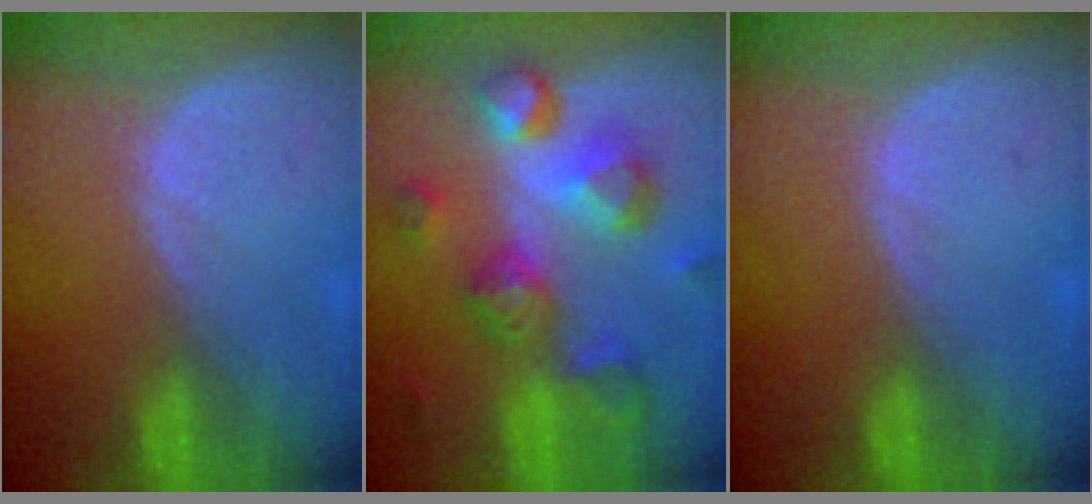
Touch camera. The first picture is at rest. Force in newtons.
{"total": 11.1, "press": 10.0, "slide": 4.9}
{"total": 0.0}